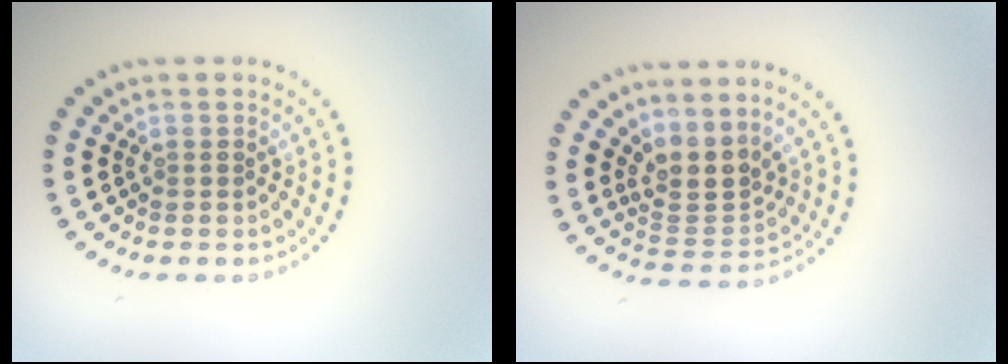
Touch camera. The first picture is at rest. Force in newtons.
{"total": 3.1, "press": 2.3, "slide": 2.0}